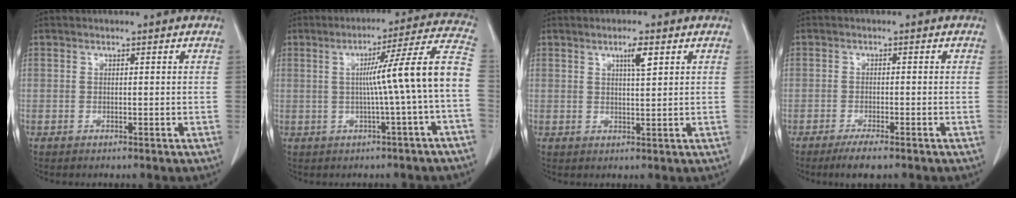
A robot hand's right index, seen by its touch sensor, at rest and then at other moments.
{"total": 13.6, "force": [-0.7, -2.3, 13.4], "torque": [-0.174, 0.021, -0.012]}
{"total": 3.0, "force": [1.5, 0.2, 2.6], "torque": [-0.046, -0.001, 0.025]}
{"total": 3.9, "force": [-2.9, 0.4, 2.7], "torque": [-0.047, -0.009, -0.047]}